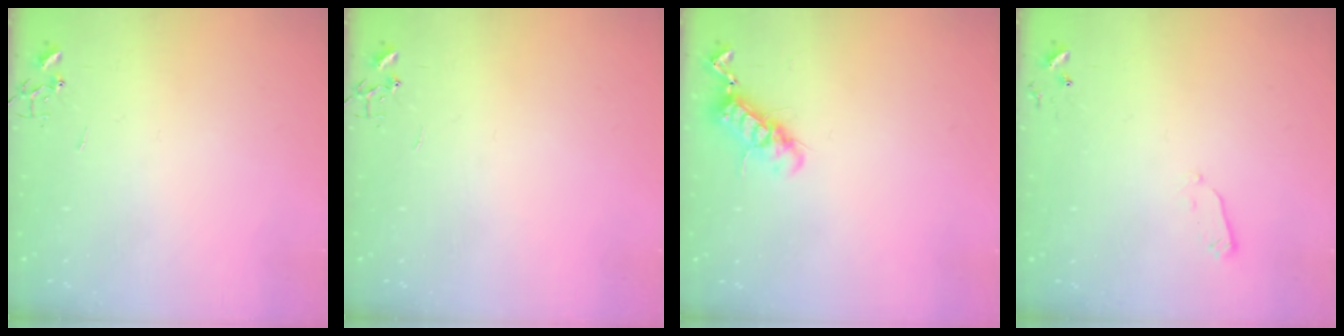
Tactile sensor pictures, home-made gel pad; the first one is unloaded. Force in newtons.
{"total": 0.0}
{"total": 11.3, "press": 11.2, "slide": 1.2}
{"total": 3.7, "press": 3.6, "slide": 0.8}